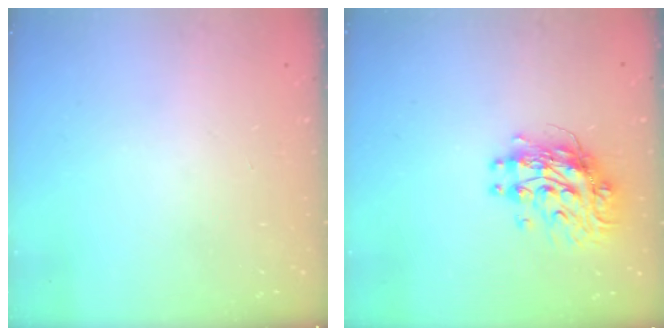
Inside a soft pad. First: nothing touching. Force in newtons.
{"total": 11.5, "press": 11.4, "slide": 0.9}